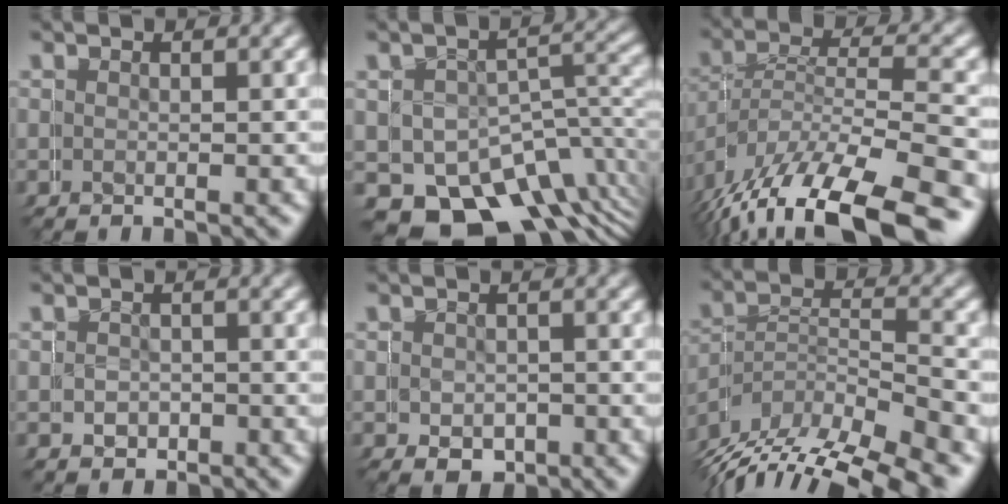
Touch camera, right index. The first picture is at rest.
{"total": 11.1, "force": [-5.0, 8.7, 4.7], "torque": [-0.074, -0.055, -0.057]}
{"total": 7.6, "force": [-5.2, 3.7, 4.1], "torque": [-0.109, -0.039, -0.054]}
{"total": 2.1, "force": [0.6, 0.7, -1.9], "torque": [0.025, -0.001, 0.011]}
{"total": 2.1, "force": [-0.1, 2.1, -0.1], "torque": [0.005, -0.013, 0.005]}
{"total": 6.5, "force": [-4.4, 3.6, 3.0], "torque": [-0.050, -0.015, -0.068]}